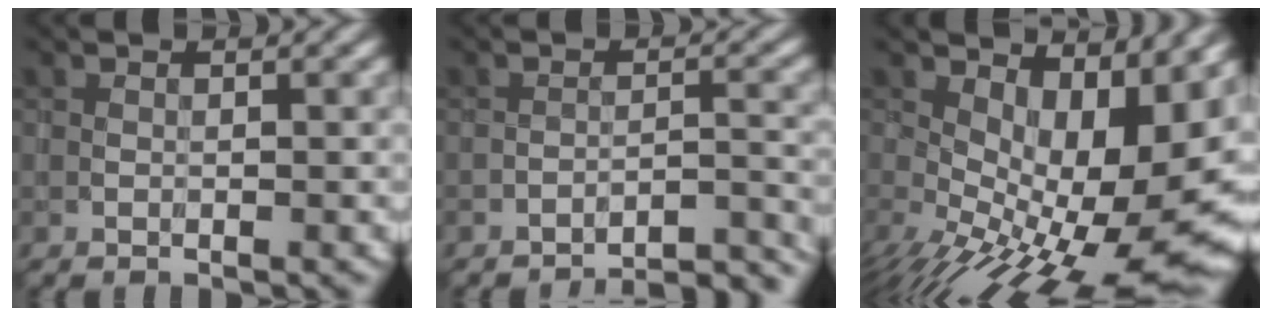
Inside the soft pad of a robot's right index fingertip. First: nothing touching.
{"total": 8.5, "force": [-8.2, 1.2, 1.4], "torque": [-0.003, 0.015, -0.097]}
{"total": 15.5, "force": [-0.2, 7.0, 13.9], "torque": [-0.165, -0.010, 0.024]}